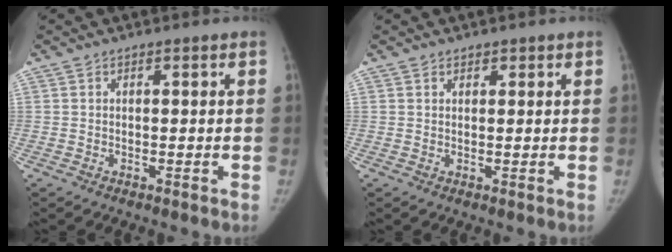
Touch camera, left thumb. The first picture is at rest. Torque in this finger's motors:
{"motor_torque": [-0.32, -0.12, -0.19, 0.13, -0.01]}